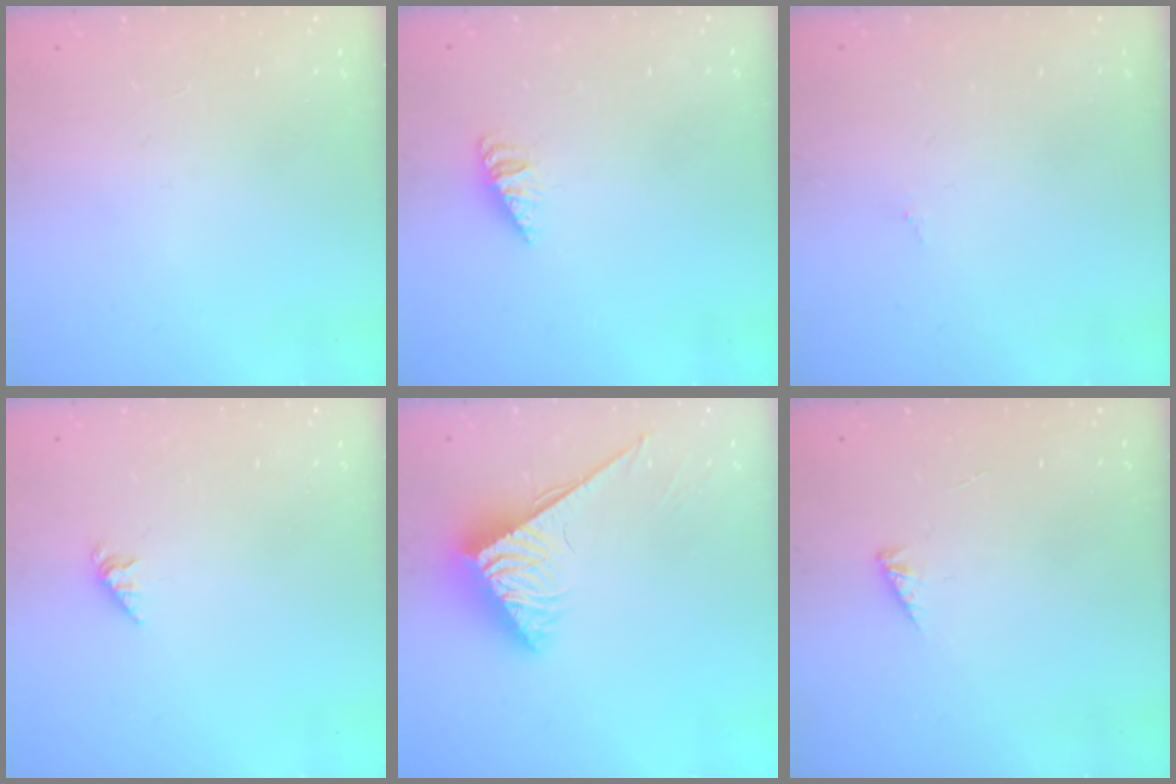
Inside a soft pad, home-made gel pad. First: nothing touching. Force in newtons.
{"total": 1.8, "press": 1.8, "slide": 0.4}
{"total": 0.0}
{"total": 1.9, "press": 1.9, "slide": 0.4}
{"total": 3.9, "press": 3.8, "slide": 0.4}
{"total": 3.2, "press": 3.2, "slide": 0.4}